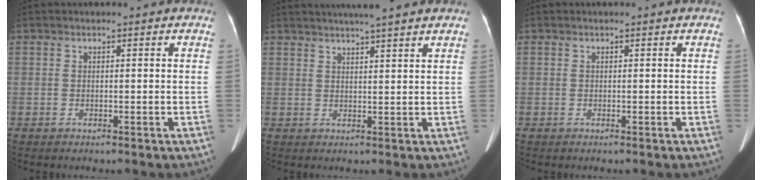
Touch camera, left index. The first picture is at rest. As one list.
[{"total": 7.6, "force": [6.5, -0.6, 4.0], "torque": [-0.058, 0.023, 0.075]}, {"total": 0.0}]